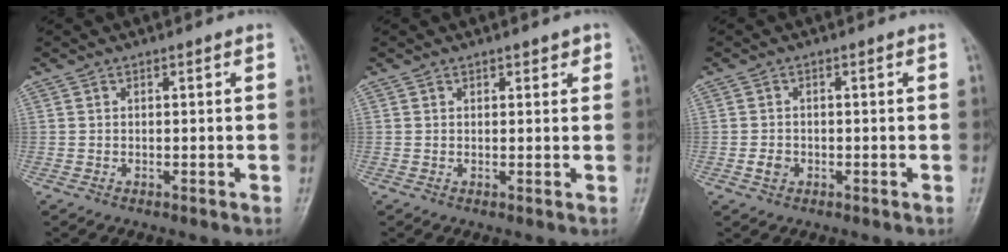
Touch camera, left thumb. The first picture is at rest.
{"total": 1.6, "force": [1.2, 0.9, 0.6], "torque": [0.008, -0.005, 0.011]}
{"total": 2.0, "force": [-0.6, 1.7, 1.0], "torque": [-0.012, 0.003, -0.010]}